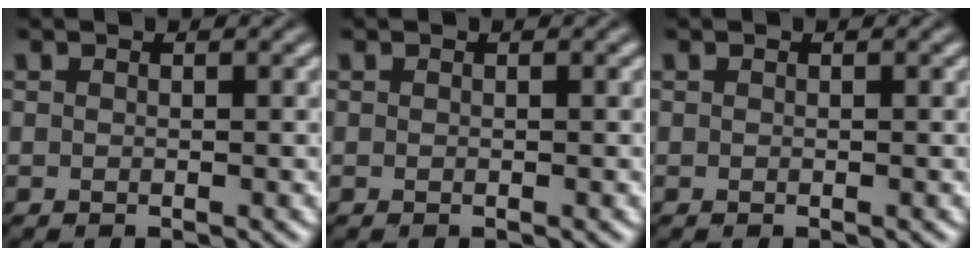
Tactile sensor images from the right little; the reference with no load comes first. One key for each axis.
{"total": 0.0}
{"total": 0.0}